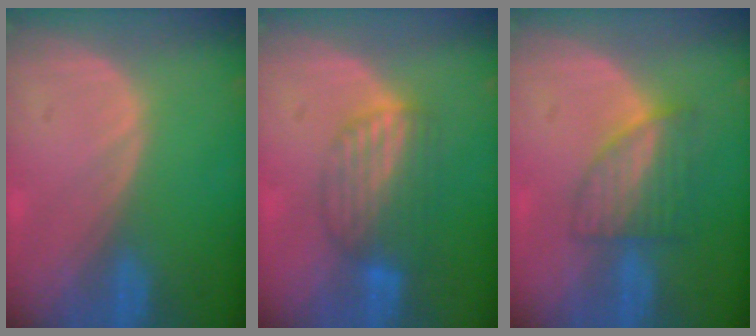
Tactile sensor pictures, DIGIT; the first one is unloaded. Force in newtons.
{"total": 6.6, "press": 6.3, "slide": 2.0}
{"total": 6.1, "press": 5.6, "slide": 2.4}